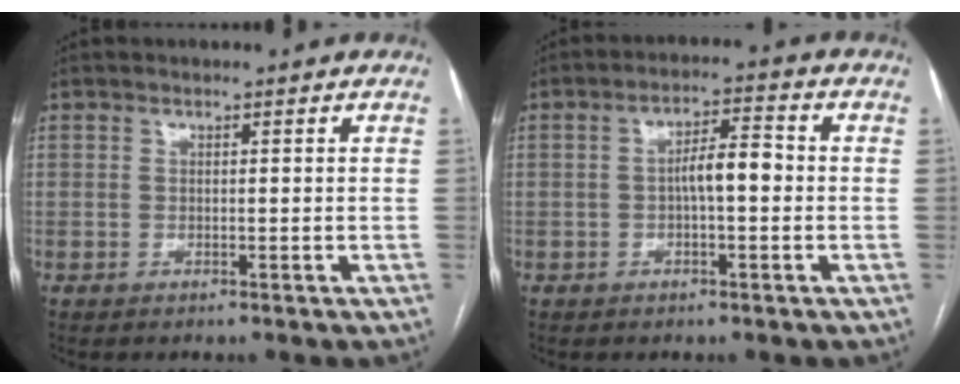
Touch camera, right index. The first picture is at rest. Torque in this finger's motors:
{"motor_torque": [0.88, -0.28, 0.44, 0.10]}